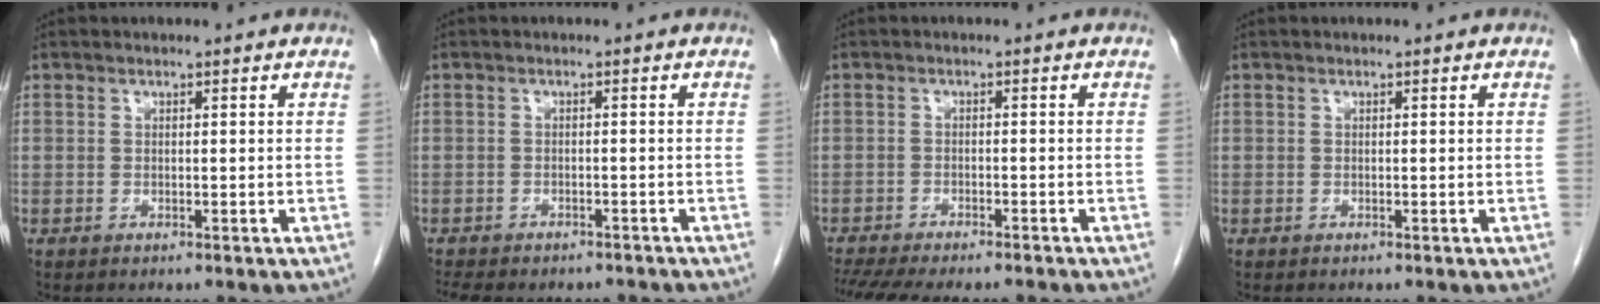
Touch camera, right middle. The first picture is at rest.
{"total": 9.5, "force": [-8.3, 3.2, 3.3], "torque": [-0.062, 0.000, -0.106]}
{"total": 14.3, "force": [-12.4, 3.0, 6.5], "torque": [-0.131, -0.018, -0.169]}
{"total": 0.0}